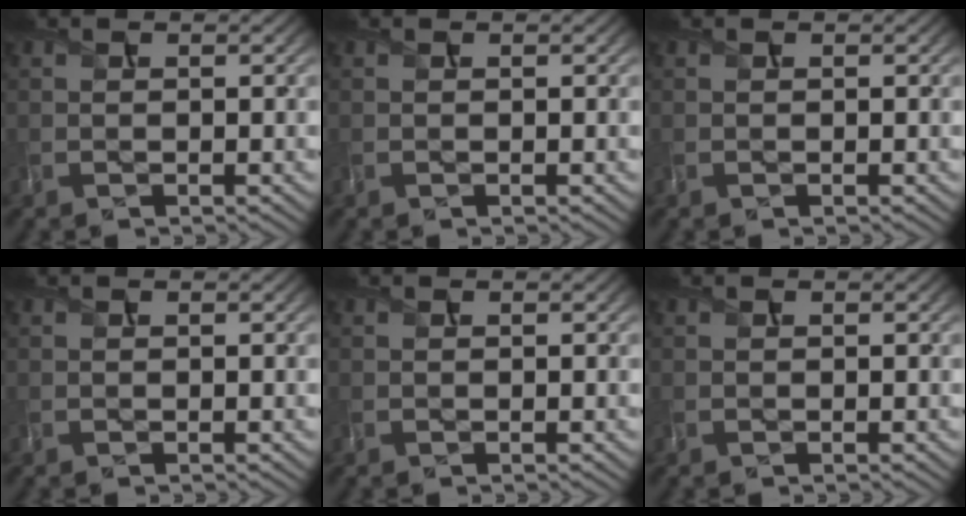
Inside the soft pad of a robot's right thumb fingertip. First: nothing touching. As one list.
[{"total": 0.0}, {"total": 0.0}, {"total": 0.0}, {"total": 0.0}, {"total": 0.0}]